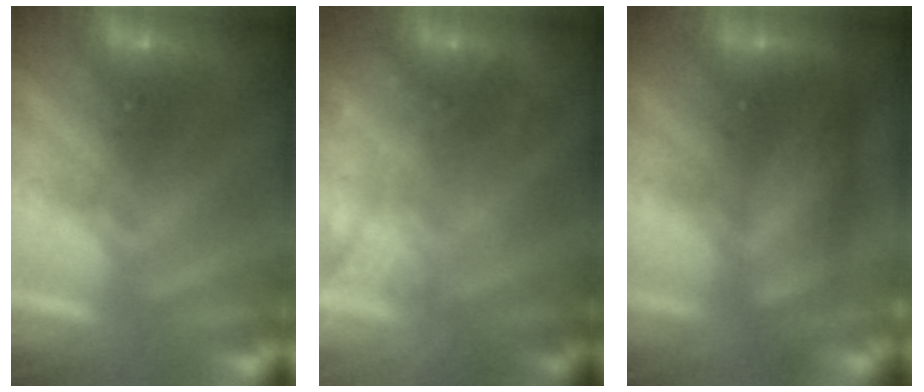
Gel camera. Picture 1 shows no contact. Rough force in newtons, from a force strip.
{"total": 2.2}
{"total": 6.1}